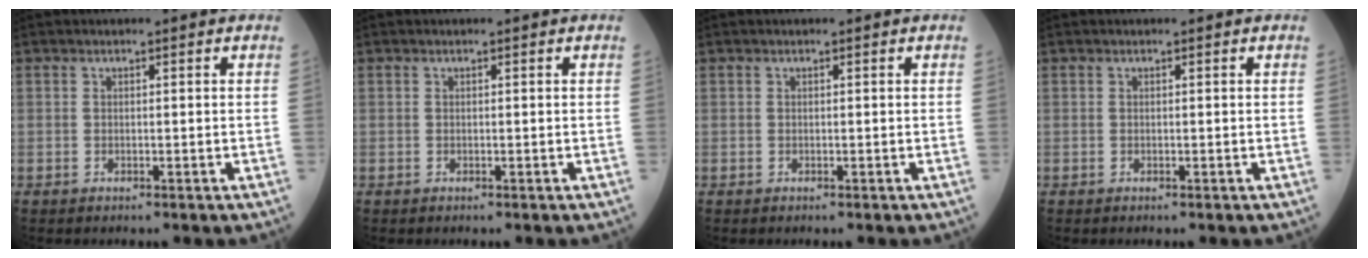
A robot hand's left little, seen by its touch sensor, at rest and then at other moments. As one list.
[{"total": 0.0}, {"total": 0.0}, {"total": 0.0}]